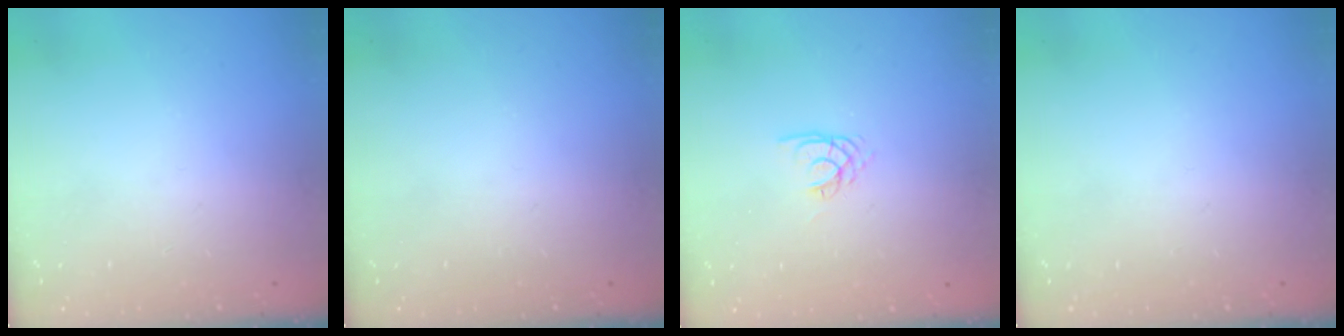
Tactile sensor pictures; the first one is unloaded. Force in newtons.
{"total": 0.0}
{"total": 2.2, "press": 2.2, "slide": 0.3}
{"total": 0.0}